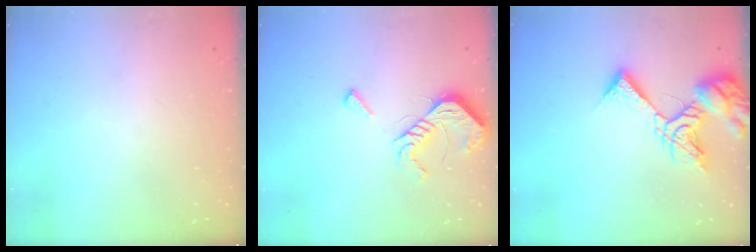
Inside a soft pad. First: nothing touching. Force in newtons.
{"total": 10.4, "press": 10.4, "slide": 1.1}
{"total": 11.8, "press": 11.6, "slide": 1.6}